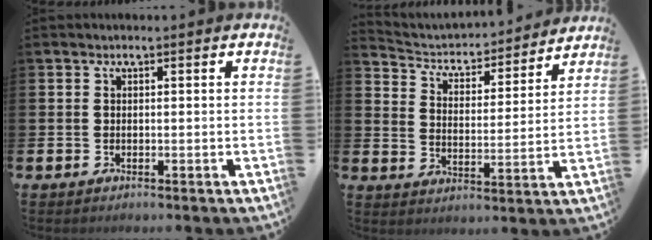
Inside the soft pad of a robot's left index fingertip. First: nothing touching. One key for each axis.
{"total": 4.0, "fx": 3.7, "fy": 1.4, "fz": 0.5, "tx": -0.037, "ty": -0.040, "tz": 0.054}